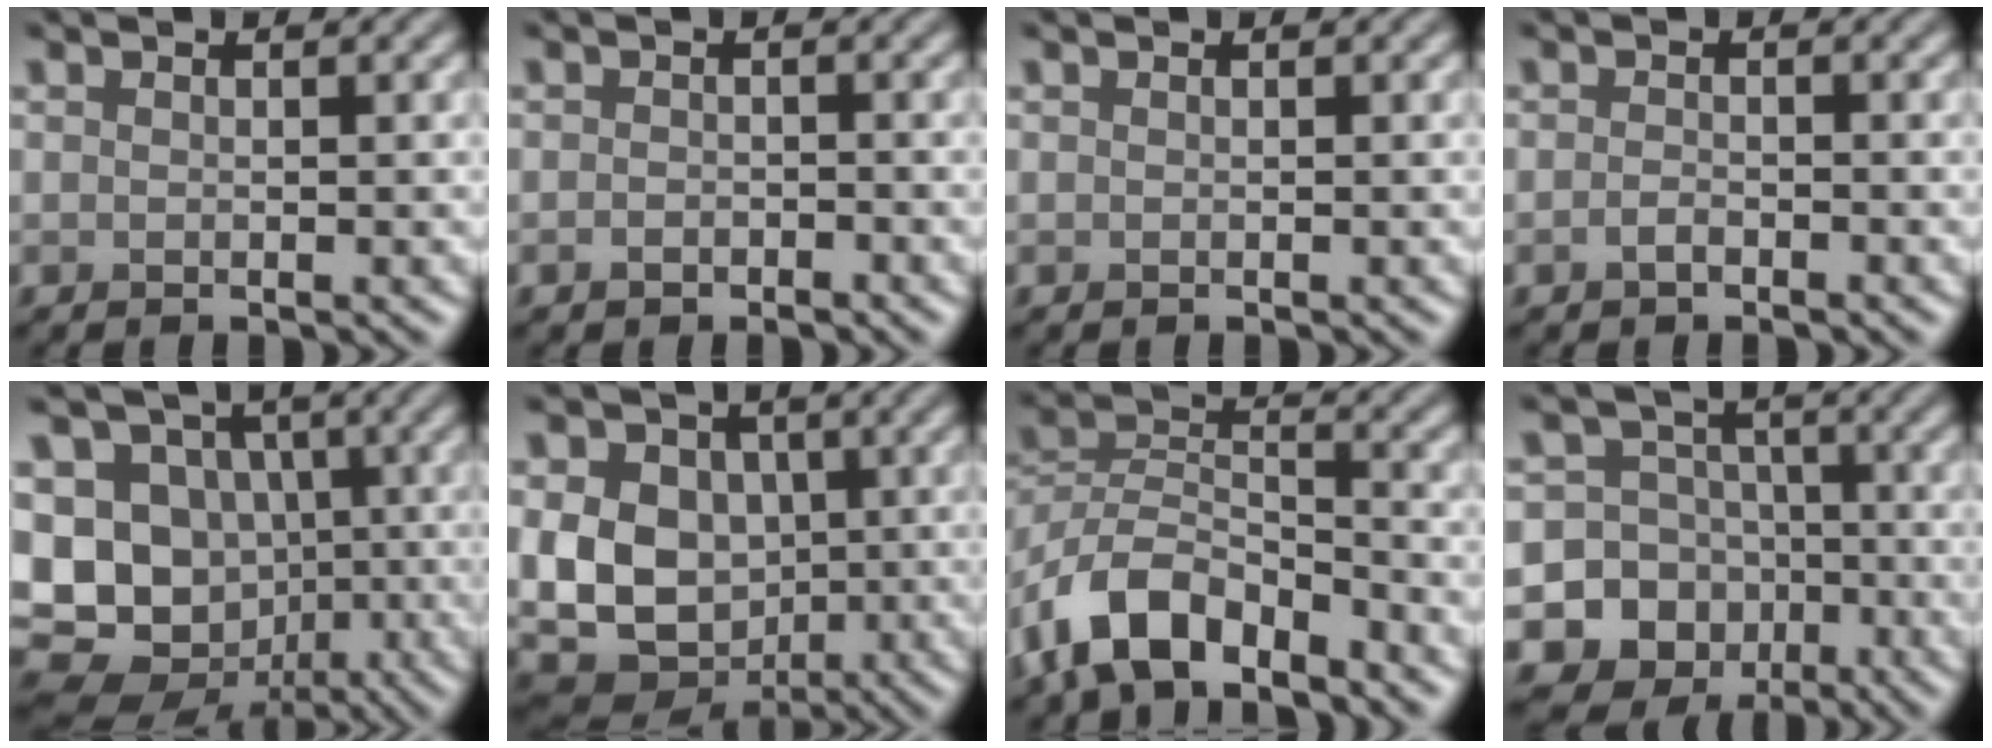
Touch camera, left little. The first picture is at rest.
{"total": 1.0, "force": [-0.7, 0.6, 0.5], "torque": [-0.009, -0.001, -0.013]}
{"total": 0.0}
{"total": 1.0, "force": [-0.7, 0.4, 0.6], "torque": [-0.014, 0.000, -0.014]}
{"total": 14.7, "force": [-2.8, 12.6, 7.0], "torque": [-0.136, -0.002, -0.073]}
{"total": 13.2, "force": [-0.1, 10.8, 7.6], "torque": [-0.124, 0.009, -0.024]}
{"total": 7.7, "force": [-5.4, 3.5, 4.3], "torque": [-0.073, 0.002, -0.112]}
{"total": 16.7, "force": [-6.8, 15.1, 2.0], "torque": [-0.064, -0.038, -0.115]}